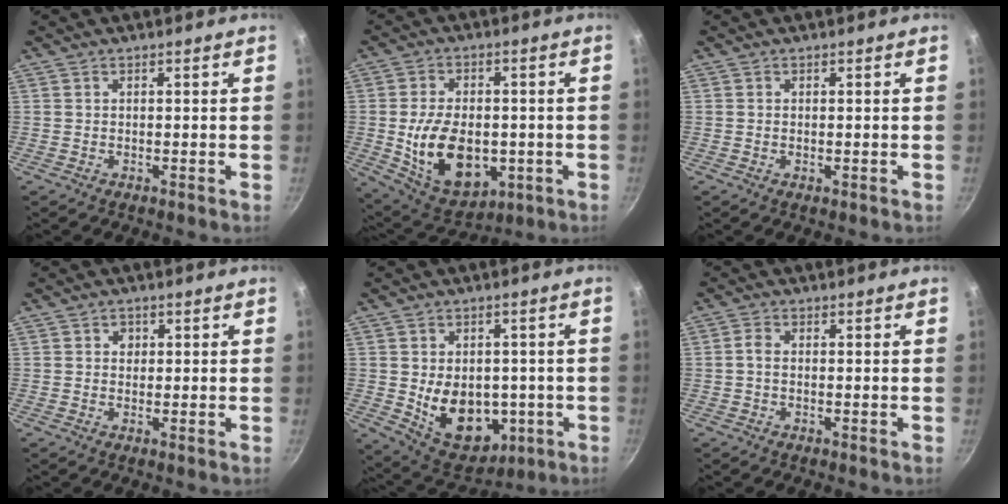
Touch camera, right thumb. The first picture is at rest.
{"total": 16.4, "force": [-2.3, 10.6, 12.3], "torque": [-0.182, -0.002, -0.018]}
{"total": 0.5, "force": [0.0, 0.3, 0.4], "torque": [-0.007, 0.000, -0.001]}
{"total": 1.9, "force": [0.4, 1.7, 0.7], "torque": [0.000, -0.004, 0.003]}
{"total": 14.7, "force": [-1.9, 10.6, 10.0], "torque": [-0.118, -0.009, -0.002]}
{"total": 2.0, "force": [-0.1, 1.3, 1.5], "torque": [-0.032, 0.008, -0.006]}